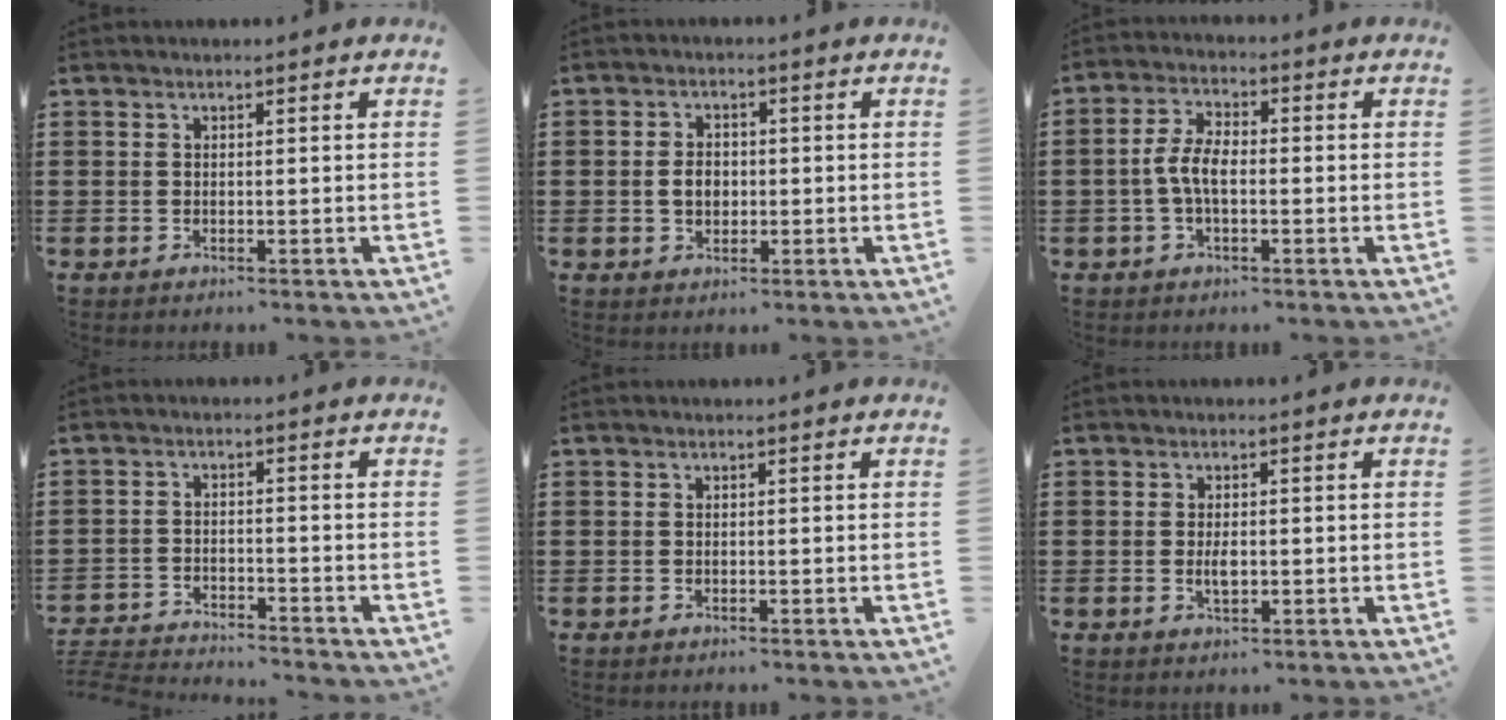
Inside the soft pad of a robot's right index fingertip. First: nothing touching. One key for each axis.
{"total": 2.9, "fx": -0.3, "fy": 2.2, "fz": 1.9, "tx": -0.032, "ty": 0.003, "tz": -0.009}
{"total": 5.2, "fx": -1.0, "fy": 2.4, "fz": 4.5, "tx": -0.108, "ty": -0.002, "tz": -0.025}
{"total": 3.9, "fx": -3.9, "fy": 0.0, "fz": 0.0, "tx": -0.013, "ty": -0.003, "tz": -0.086}
{"total": 0.0}
{"total": 2.5, "fx": -0.3, "fy": 1.0, "fz": 2.3, "tx": -0.042, "ty": 0.000, "tz": -0.004}